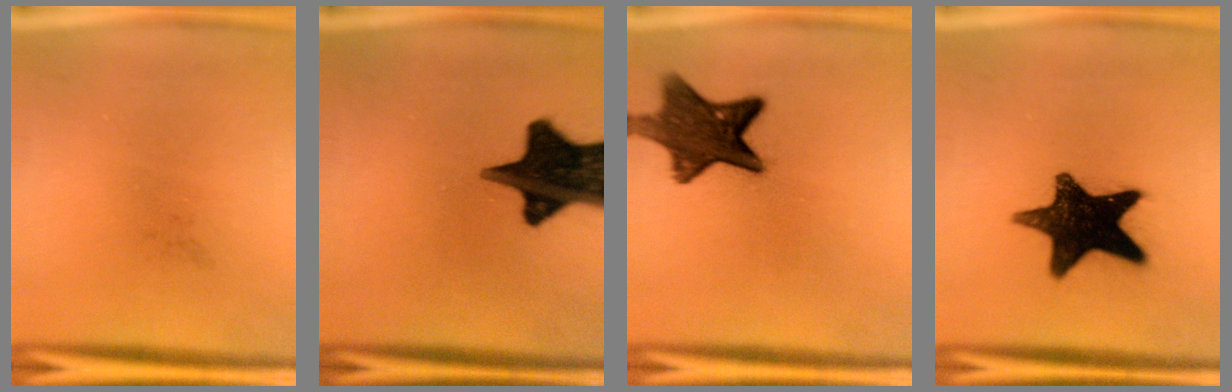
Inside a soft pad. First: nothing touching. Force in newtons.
{"total": 18.9}
{"total": 11.7}
{"total": 16.8}